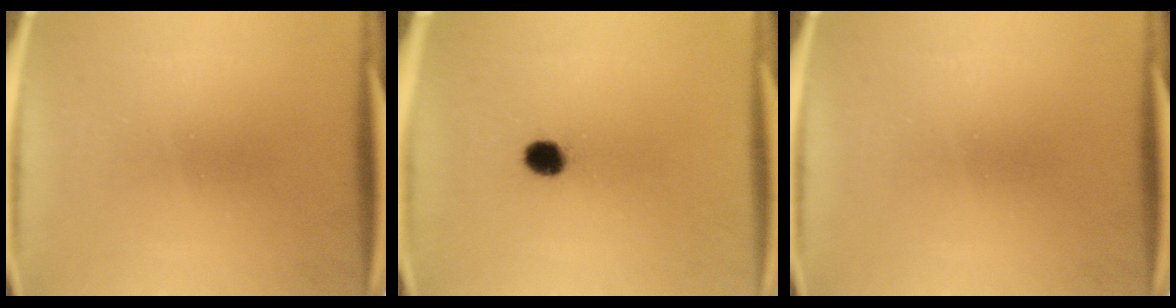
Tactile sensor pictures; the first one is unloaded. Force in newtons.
{"total": 4.2}
{"total": 0.0}